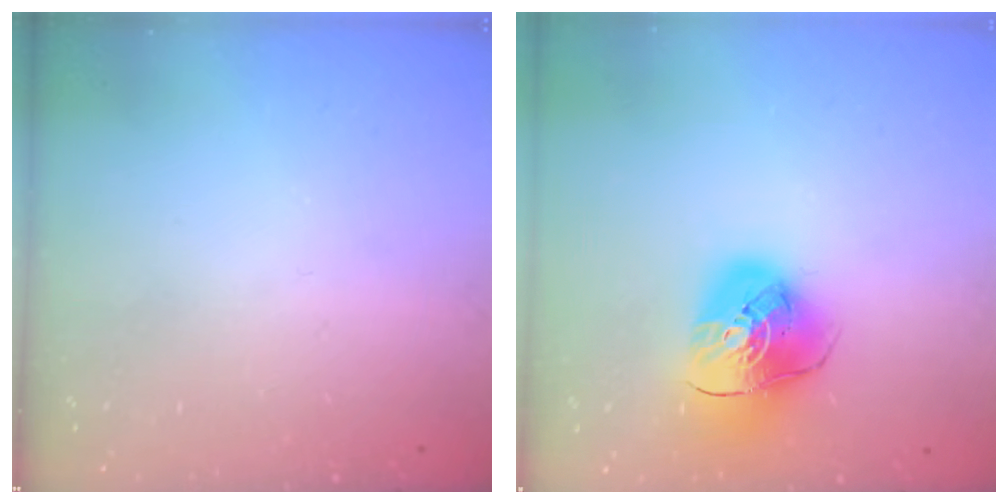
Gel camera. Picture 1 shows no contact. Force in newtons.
{"total": 12.7, "press": 12.6, "slide": 1.7}